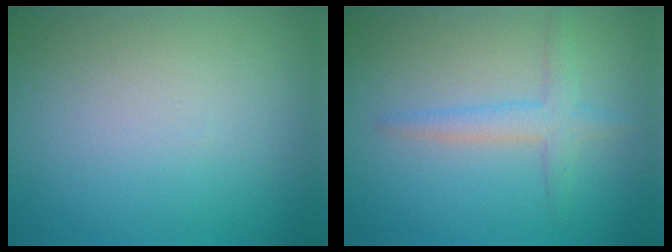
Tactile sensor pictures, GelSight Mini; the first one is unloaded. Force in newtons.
{"total": 2.4, "press": 2.4, "slide": 0.1}